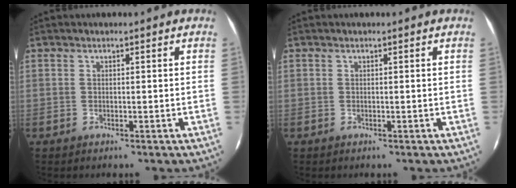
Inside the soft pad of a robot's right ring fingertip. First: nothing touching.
{"total": 0.0}